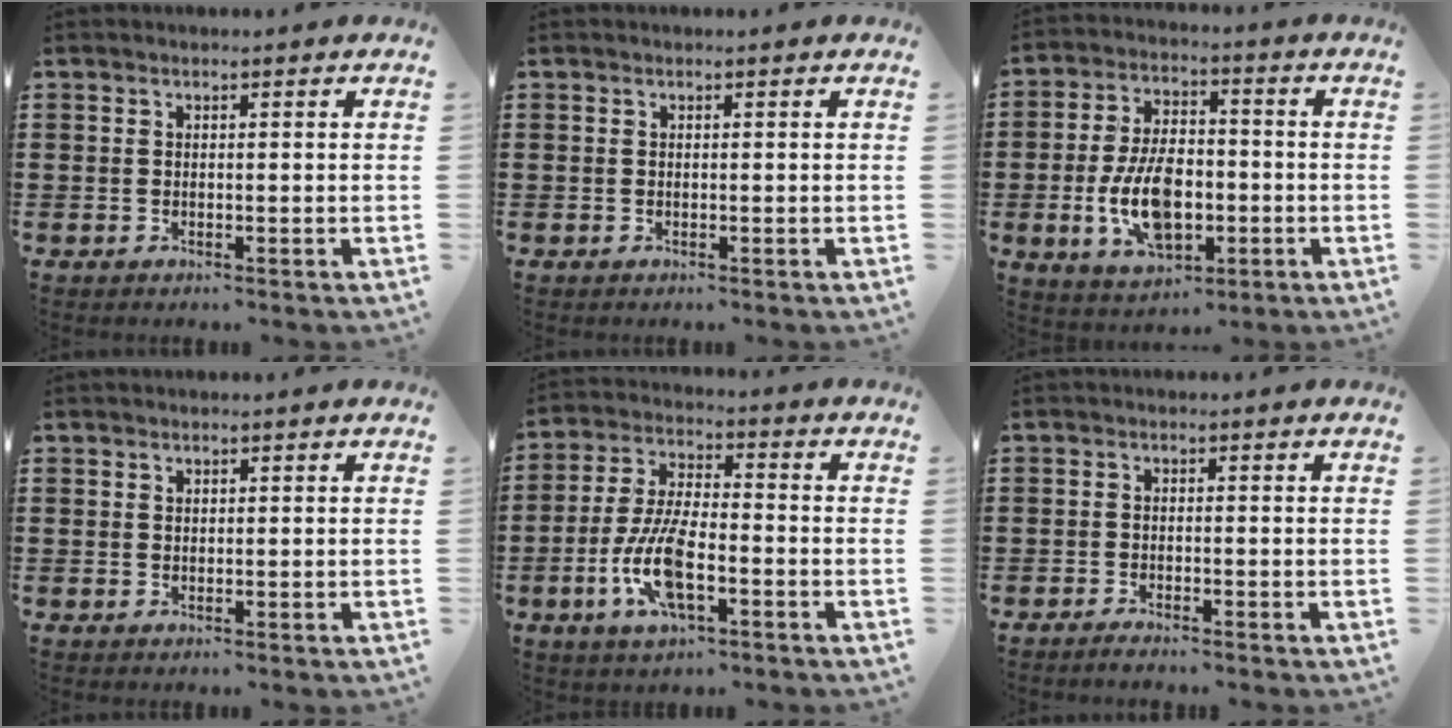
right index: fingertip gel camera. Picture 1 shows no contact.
{"total": 0.0}
{"total": 11.1, "force": [-2.6, 6.1, 8.8], "torque": [-0.180, 0.002, -0.046]}
{"total": 0.6, "force": [0.4, 0.4, 0.1], "torque": [-0.003, 0.002, 0.009]}
{"total": 10.3, "force": [-3.5, 3.8, 8.9], "torque": [-0.199, -0.008, -0.067]}
{"total": 1.0, "force": [-1.0, -0.1, 0.2], "torque": [-0.006, -0.004, -0.019]}